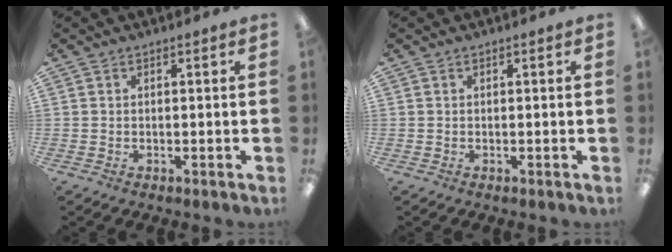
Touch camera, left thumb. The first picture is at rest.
{"total": 0.0}